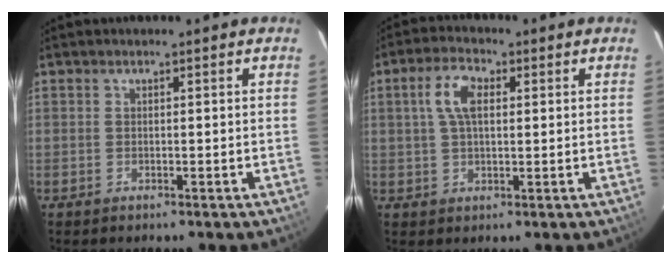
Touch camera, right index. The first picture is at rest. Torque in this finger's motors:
{"motor_torque": [0.19, 0.06, 0.31, 0.08]}